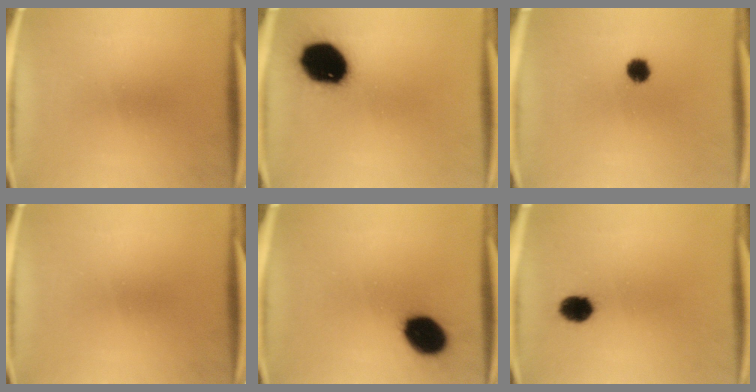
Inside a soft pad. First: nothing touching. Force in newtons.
{"total": 18.0}
{"total": 3.8}
{"total": 0.0}
{"total": 12.1}
{"total": 5.0}